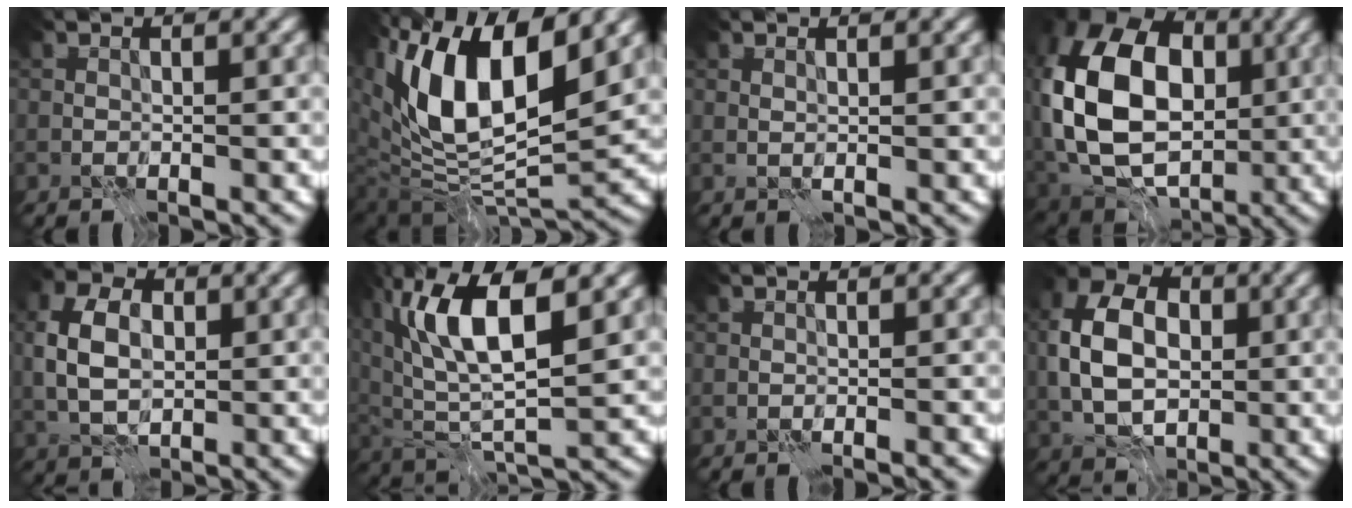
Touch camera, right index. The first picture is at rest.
{"total": 12.7, "force": [4.7, 6.2, 10.1], "torque": [-0.177, 0.001, 0.083]}
{"total": 0.6, "force": [0.5, 0.0, 0.3], "torque": [-0.005, -0.004, 0.004]}
{"total": 16.3, "force": [0.7, 11.8, 11.1], "torque": [-0.221, 0.010, -0.002]}
{"total": 5.5, "force": [0.5, 4.0, 3.8], "torque": [-0.082, 0.005, 0.004]}
{"total": 9.4, "force": [3.4, 4.3, 7.7], "torque": [-0.145, 0.000, 0.054]}
{"total": 0.7, "force": [-0.7, -0.1, 0.0], "torque": [0.011, -0.007, -0.018]}
{"total": 8.4, "force": [0.2, 6.1, 5.8], "torque": [-0.122, 0.007, -0.008]}